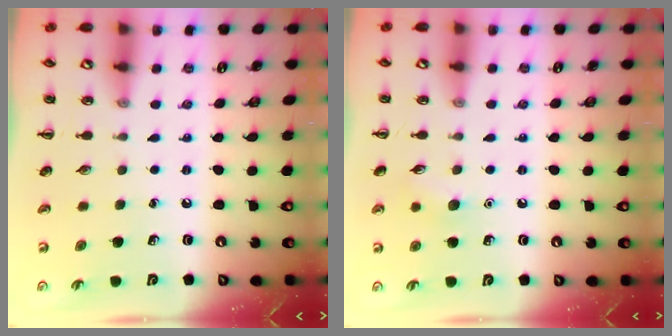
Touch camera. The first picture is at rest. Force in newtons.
{"total": 7.3, "press": 7.1, "slide": 1.6}